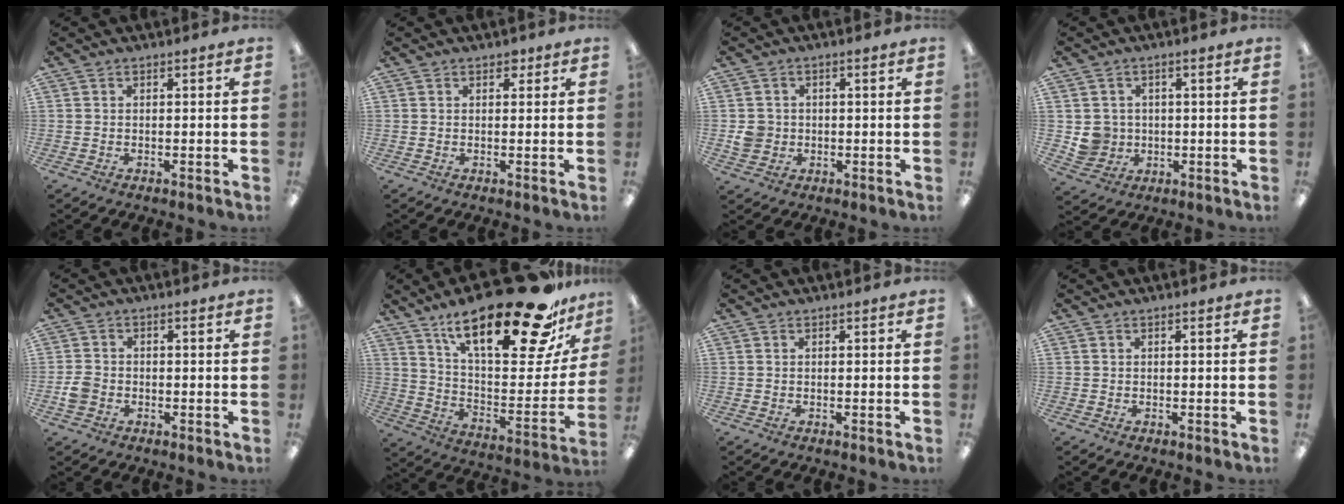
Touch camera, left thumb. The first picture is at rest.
{"total": 1.7, "force": [1.0, 1.1, 0.8], "torque": [-0.001, -0.004, 0.014]}
{"total": 4.2, "force": [-0.3, 4.0, 1.3], "torque": [-0.018, 0.006, -0.005]}
{"total": 5.4, "force": [0.4, 5.3, 0.8], "torque": [-0.013, 0.006, 0.013]}
{"total": 3.4, "force": [-1.3, 2.7, 1.7], "torque": [-0.026, 0.009, -0.023]}
{"total": 28.9, "force": [19.0, 8.8, 20.0], "torque": [-0.291, -0.123, 0.307]}
{"total": 0.0}
{"total": 0.0}